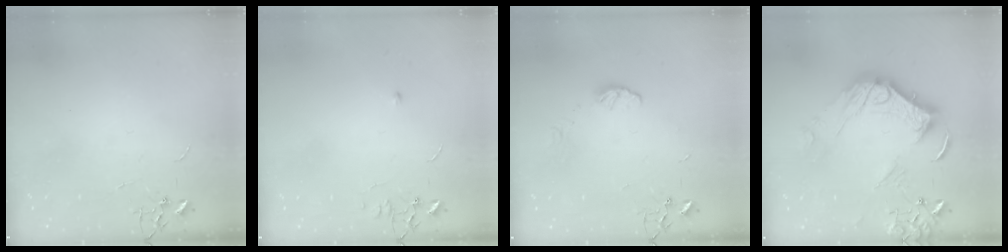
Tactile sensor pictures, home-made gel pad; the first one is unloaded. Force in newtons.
{"total": 5.3, "press": 5.2, "slide": 0.8}
{"total": 5.4, "press": 5.4, "slide": 0.6}
{"total": 18.6, "press": 18.5, "slide": 1.9}